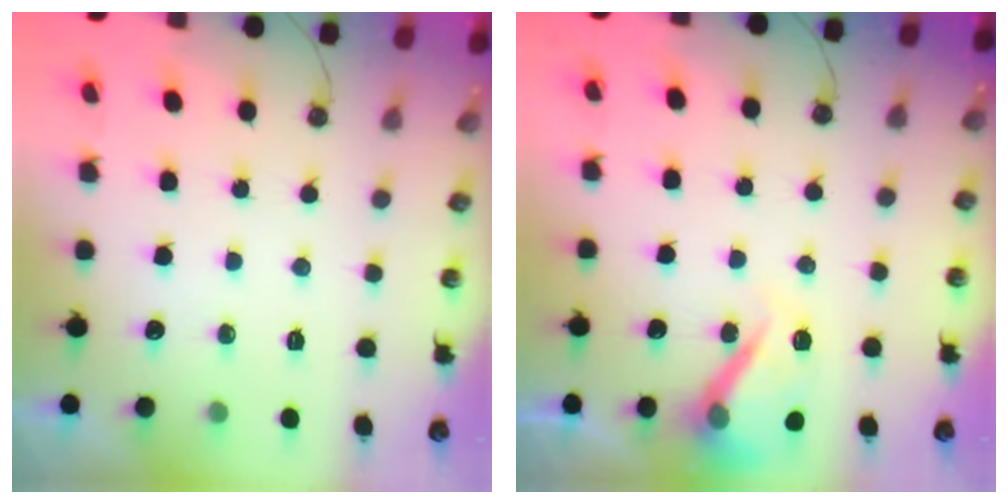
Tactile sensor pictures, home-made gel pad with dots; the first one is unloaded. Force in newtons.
{"total": 12.6, "press": 12.5, "slide": 1.4}